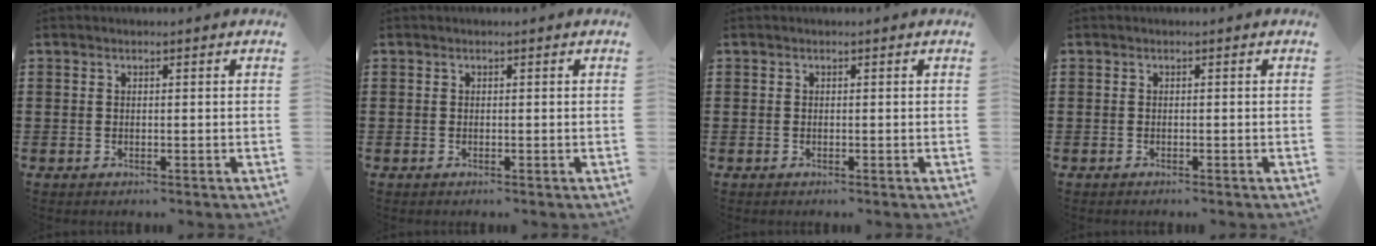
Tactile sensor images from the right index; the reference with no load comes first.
{"total": 0.0}
{"total": 0.0}
{"total": 0.0}